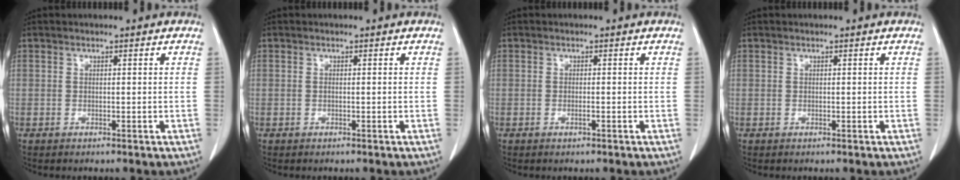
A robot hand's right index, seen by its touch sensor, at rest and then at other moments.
{"total": 0.0}
{"total": 0.6, "force": [-0.3, 0.1, 0.5], "torque": [-0.012, 0.002, -0.002]}
{"total": 0.0}